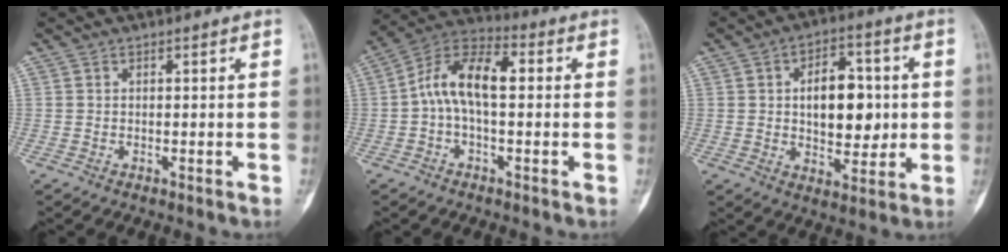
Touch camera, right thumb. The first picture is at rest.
{"total": 11.6, "force": [0.3, 5.9, 9.9], "torque": [-0.170, 0.041, -0.004]}
{"total": 12.7, "force": [1.1, 7.6, 10.1], "torque": [-0.106, 0.005, 0.022]}